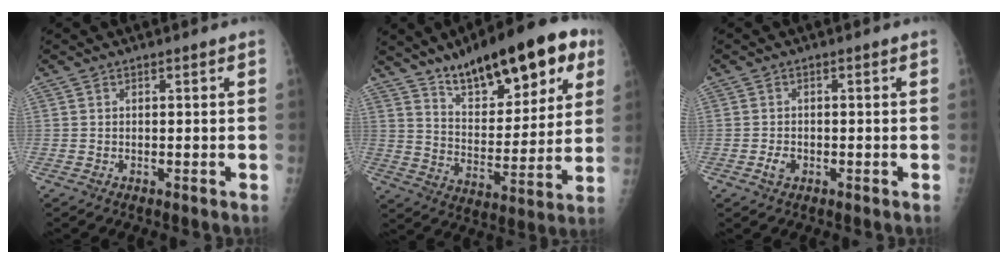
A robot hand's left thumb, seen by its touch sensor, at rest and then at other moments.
{"total": 22.9, "force": [13.5, 9.2, 15.9], "torque": [-0.188, -0.043, 0.212]}
{"total": 2.1, "force": [-0.8, 1.5, 1.2], "torque": [-0.018, 0.002, -0.014]}